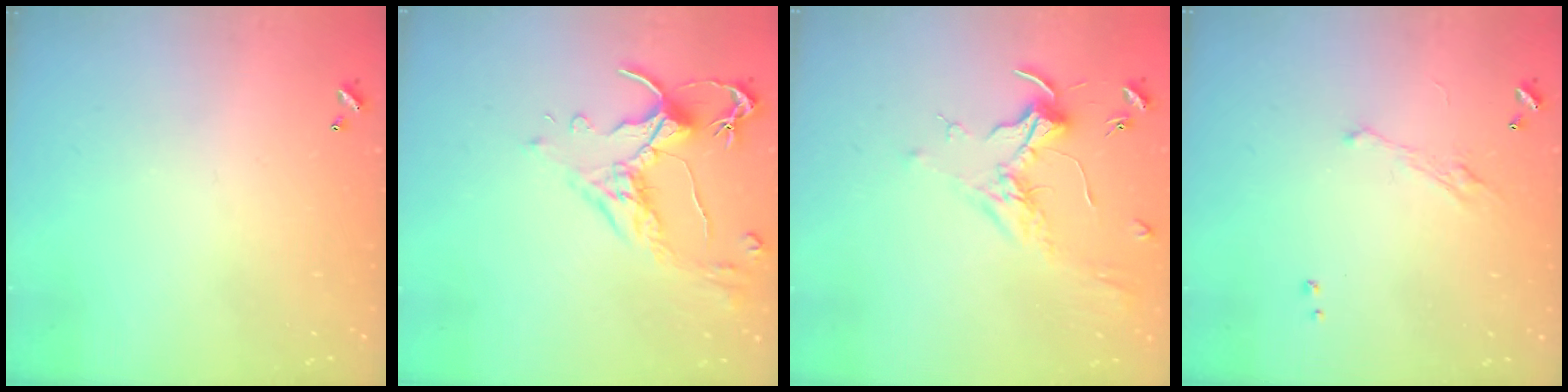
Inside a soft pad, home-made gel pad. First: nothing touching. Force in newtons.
{"total": 2.5, "press": 2.1, "slide": 1.4}
{"total": 1.9, "press": 1.7, "slide": 0.8}
{"total": 2.3, "press": 2.1, "slide": 0.8}